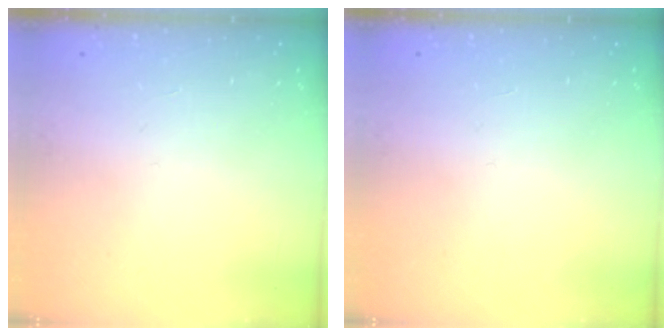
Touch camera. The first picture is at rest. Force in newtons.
{"total": 0.0}